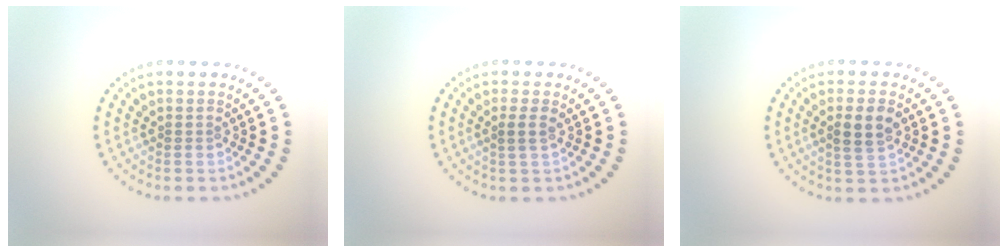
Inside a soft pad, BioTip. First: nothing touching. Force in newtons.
{"total": 0.8, "press": 0.4, "slide": 0.6}
{"total": 2.7, "press": 2.6, "slide": 0.7}